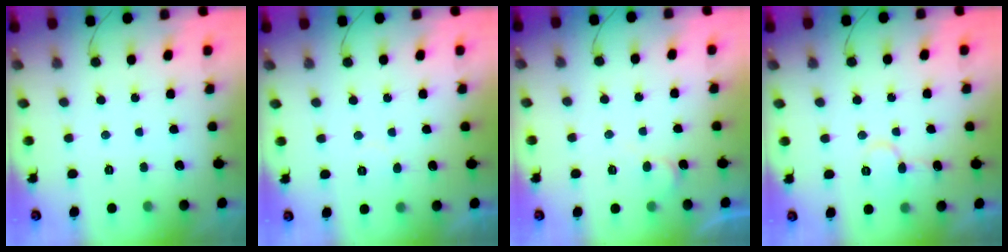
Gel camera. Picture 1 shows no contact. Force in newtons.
{"total": 3.0, "press": 3.0, "slide": 0.2}
{"total": 4.2, "press": 4.2, "slide": 0.4}
{"total": 7.3, "press": 7.3, "slide": 0.7}